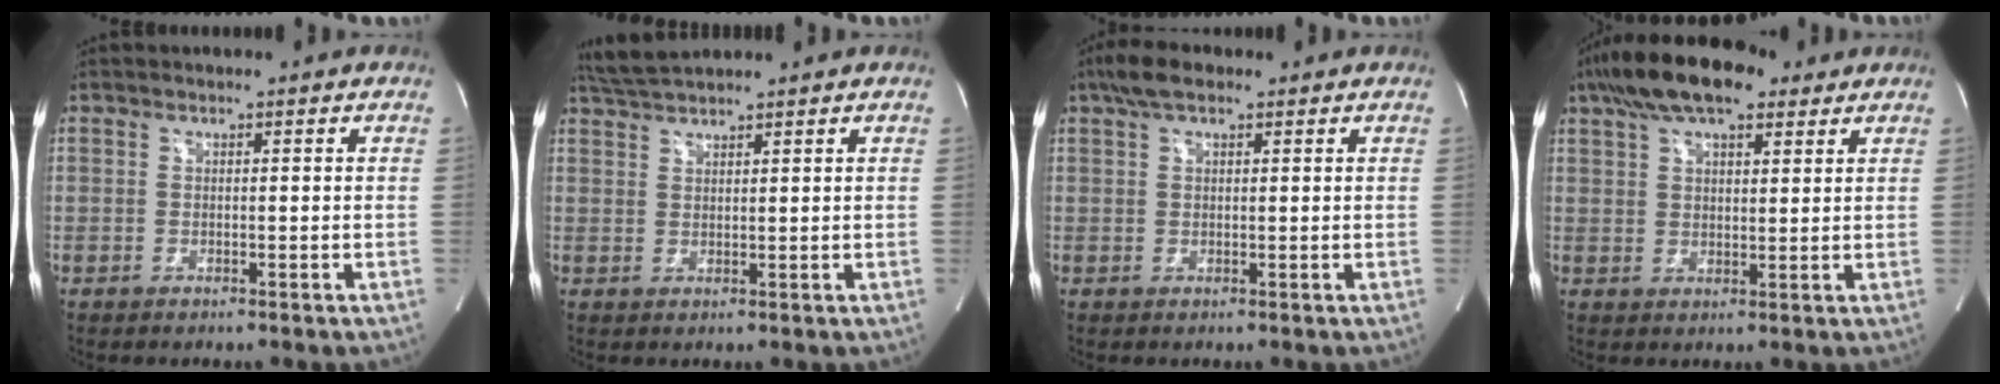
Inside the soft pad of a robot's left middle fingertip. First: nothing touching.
{"total": 4.0, "force": [3.8, -0.2, 1.2], "torque": [-0.034, 0.019, 0.079]}
{"total": 4.3, "force": [2.9, 1.6, 2.8], "torque": [-0.065, 0.023, 0.052]}
{"total": 12.8, "force": [8.7, 4.7, 8.2], "torque": [-0.157, 0.041, 0.149]}